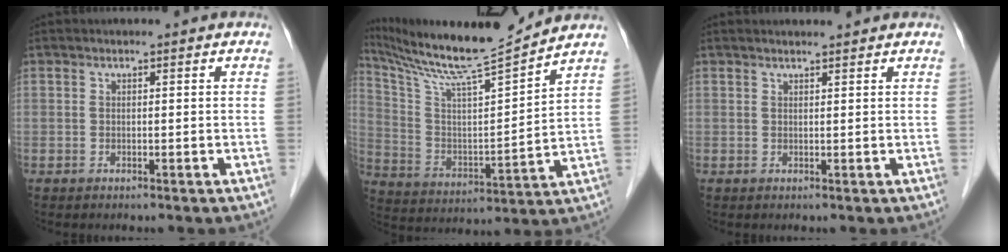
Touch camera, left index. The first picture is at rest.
{"total": 15.7, "force": [14.4, -1.4, 6.2], "torque": [-0.130, -0.015, 0.253]}
{"total": 2.0, "force": [1.9, 0.1, 0.6], "torque": [-0.008, 0.011, 0.029]}